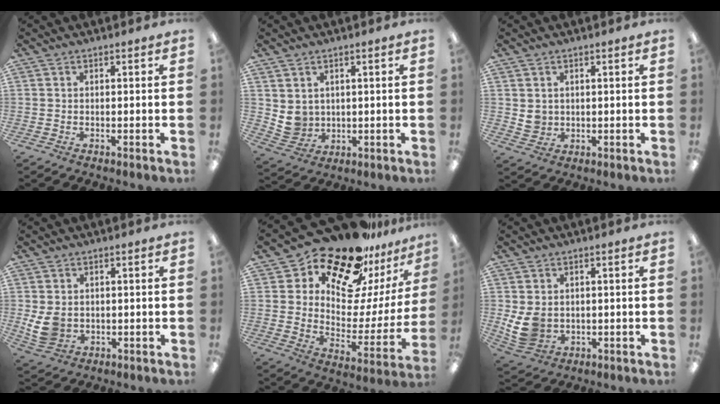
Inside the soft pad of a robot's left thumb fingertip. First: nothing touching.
{"total": 5.7, "force": [2.6, 4.9, 1.1], "torque": [-0.021, -0.010, 0.055]}
{"total": 3.5, "force": [1.3, 3.2, 0.5], "torque": [0.000, -0.001, 0.024]}
{"total": 6.7, "force": [0.3, 5.5, 3.7], "torque": [-0.079, 0.006, 0.011]}
{"total": 21.6, "force": [17.9, 8.4, 8.6], "torque": [-0.149, -0.132, 0.308]}
{"total": 7.8, "force": [0.6, 6.4, 4.3], "torque": [-0.098, 0.005, 0.017]}